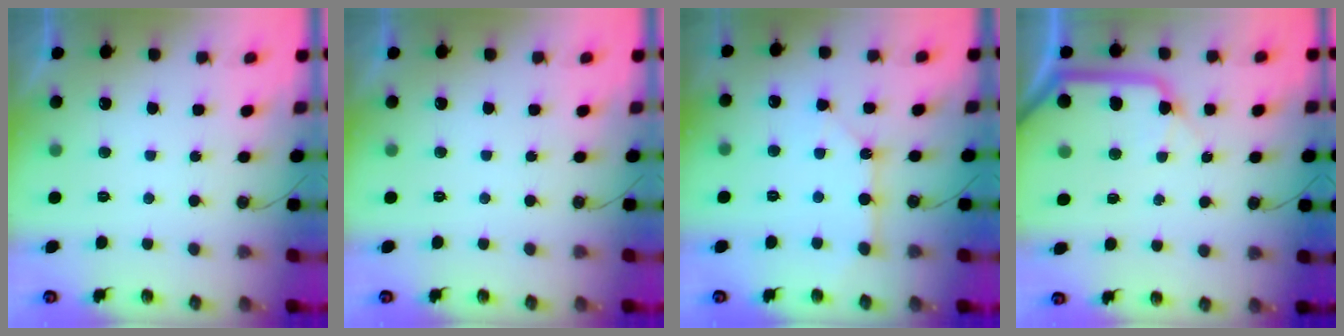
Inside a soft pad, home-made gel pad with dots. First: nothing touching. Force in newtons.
{"total": 0.0}
{"total": 3.9, "press": 3.9, "slide": 0.3}
{"total": 12.1, "press": 12.0, "slide": 1.7}